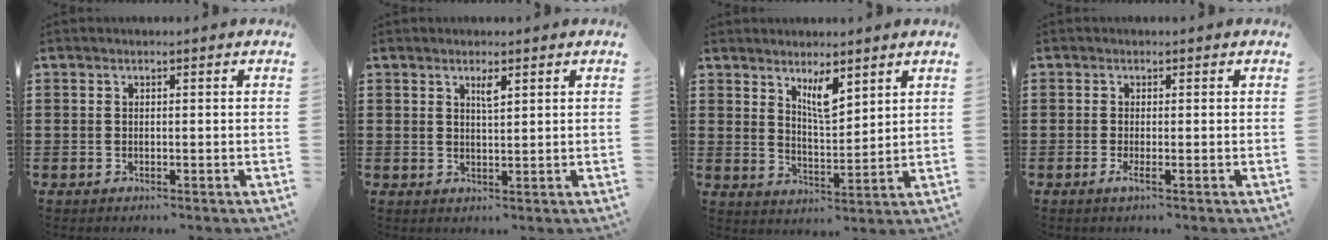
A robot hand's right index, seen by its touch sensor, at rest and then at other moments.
{"total": 2.0, "force": [1.2, 0.4, 1.6], "torque": [-0.024, -0.001, 0.017]}
{"total": 5.2, "force": [3.5, 1.5, 3.7], "torque": [-0.063, -0.008, 0.057]}
{"total": 1.5, "force": [-0.6, 0.1, 1.4], "torque": [-0.031, -0.007, -0.013]}